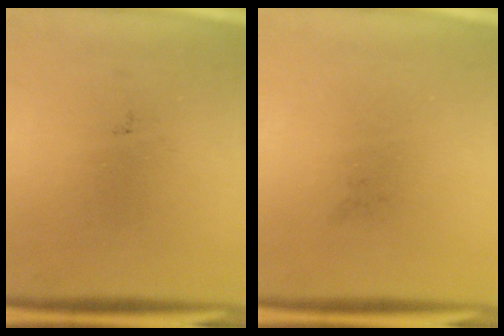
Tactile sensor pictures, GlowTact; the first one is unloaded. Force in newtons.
{"total": 0.0}